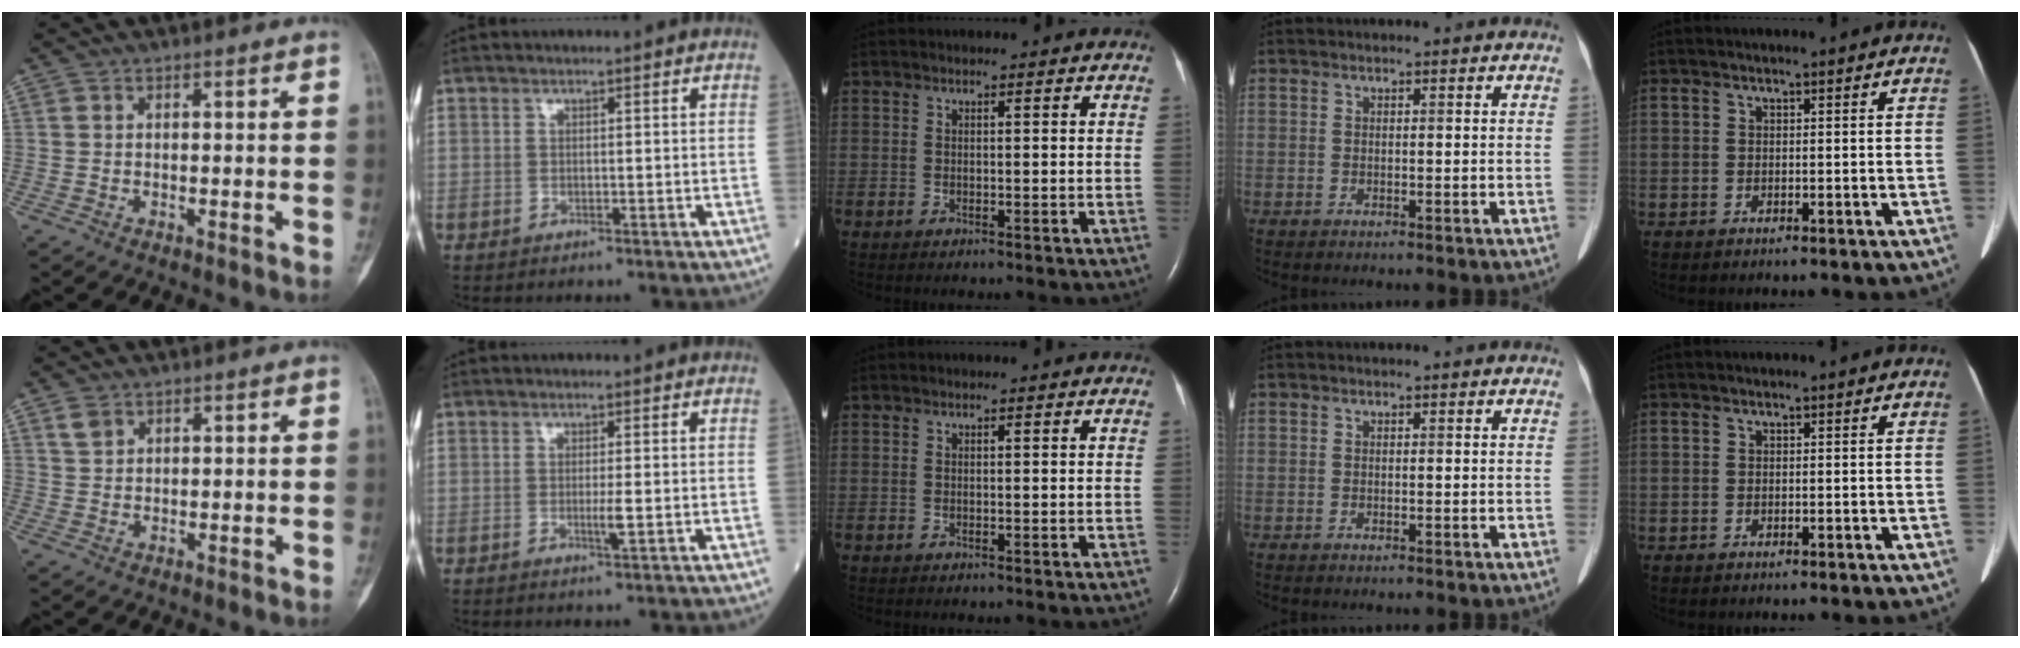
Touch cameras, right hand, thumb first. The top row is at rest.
{"thumb": {"total": 2.1, "force": [1.3, 1.4, 0.9], "torque": [-0.012, 0.000, 0.028]}, "index": {"total": 1.9, "force": [-0.4, -0.2, 1.9], "torque": [-0.035, -0.005, -0.006]}}